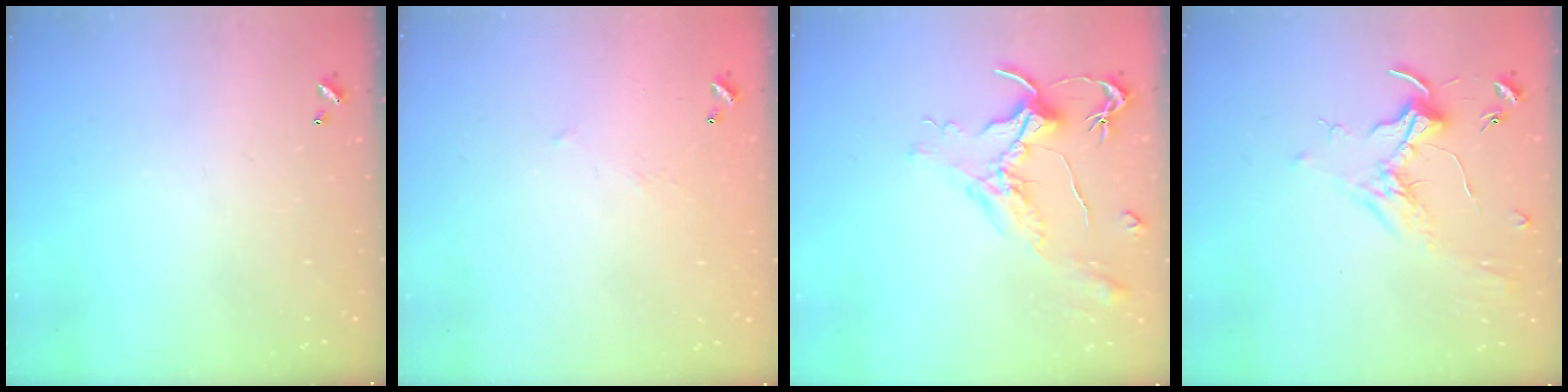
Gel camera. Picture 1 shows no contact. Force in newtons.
{"total": 5.7, "press": 5.6, "slide": 0.9}
{"total": 1.6, "press": 1.5, "slide": 0.7}
{"total": 1.7, "press": 1.6, "slide": 0.7}